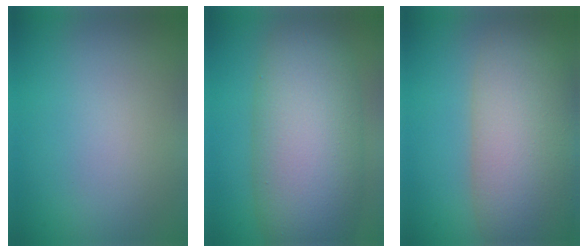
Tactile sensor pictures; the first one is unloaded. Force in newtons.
{"total": 11.4, "press": 11.4, "slide": 0.5}
{"total": 10.4, "press": 10.4, "slide": 0.8}